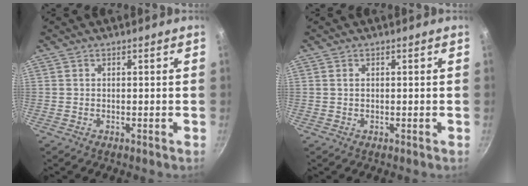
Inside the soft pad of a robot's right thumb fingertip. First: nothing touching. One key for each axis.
{"total": 0.7, "fx": 0.2, "fy": 0.5, "fz": 0.5, "tx": -0.009, "ty": 0.001, "tz": 0.004}